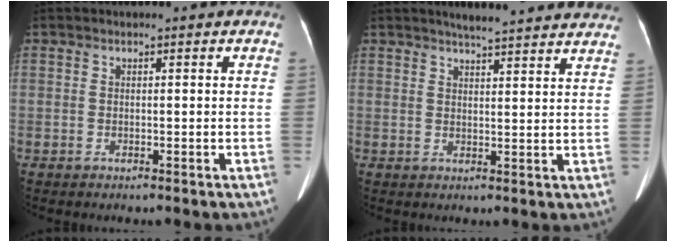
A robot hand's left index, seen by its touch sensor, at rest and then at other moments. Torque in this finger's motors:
{"motor_torque": [0.21, -0.41, 0.00, 0.04]}